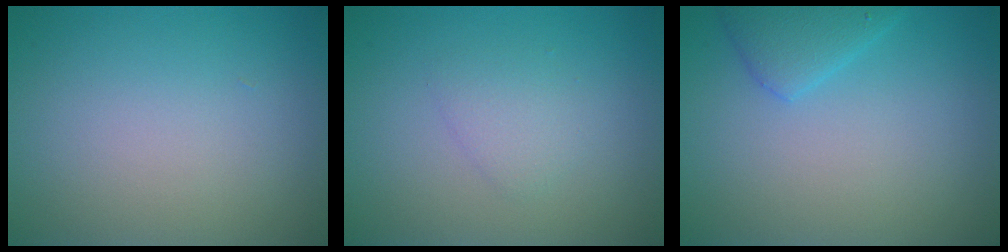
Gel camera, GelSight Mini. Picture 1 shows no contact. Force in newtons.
{"total": 1.6, "press": 1.6, "slide": 0.1}
{"total": 2.4, "press": 2.4, "slide": 0.2}